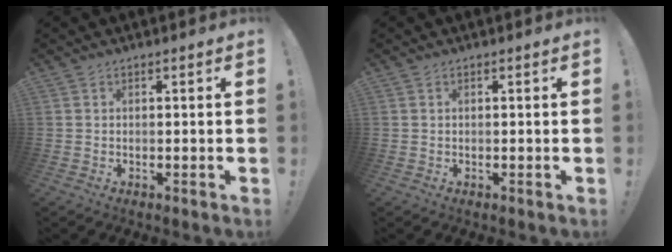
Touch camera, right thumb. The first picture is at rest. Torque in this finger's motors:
{"motor_torque": [-0.07, 0.11, -0.16, 0.13, 0.05]}